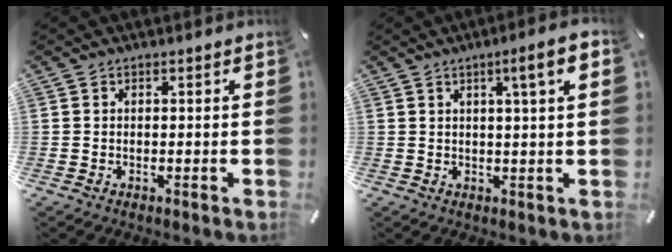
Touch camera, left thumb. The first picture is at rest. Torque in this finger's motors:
{"motor_torque": [1.02, 1.13, 0.58, -0.54, 0.05]}